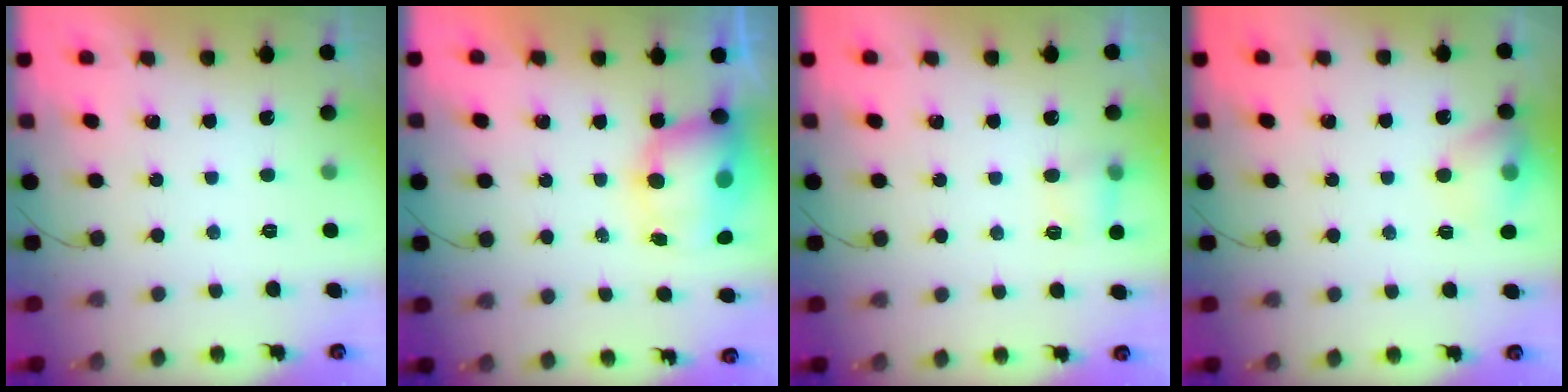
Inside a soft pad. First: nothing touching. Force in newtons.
{"total": 10.4, "press": 10.0, "slide": 2.8}
{"total": 5.0, "press": 4.8, "slide": 1.4}
{"total": 10.6, "press": 10.5, "slide": 1.6}